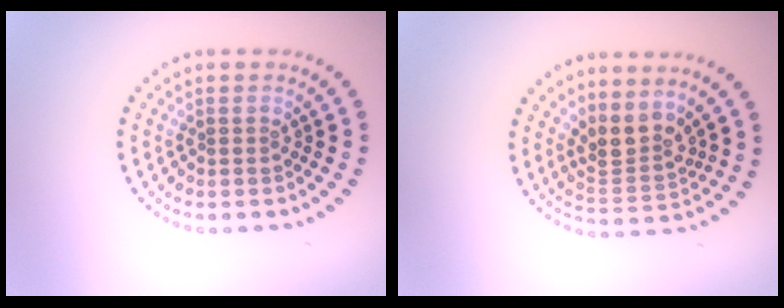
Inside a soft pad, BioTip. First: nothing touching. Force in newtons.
{"total": 2.9, "press": 2.2, "slide": 1.9}